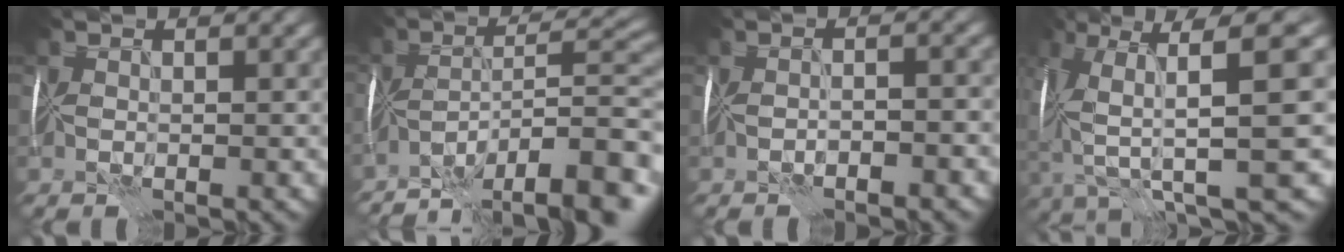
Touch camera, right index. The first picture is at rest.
{"total": 12.8, "force": [-9.5, 3.0, 8.0], "torque": [-0.132, -0.002, -0.146]}
{"total": 2.6, "force": [-1.9, 0.0, 1.8], "torque": [-0.018, 0.003, -0.026]}
{"total": 10.8, "force": [0.6, 2.0, 10.6], "torque": [-0.195, -0.004, 0.036]}